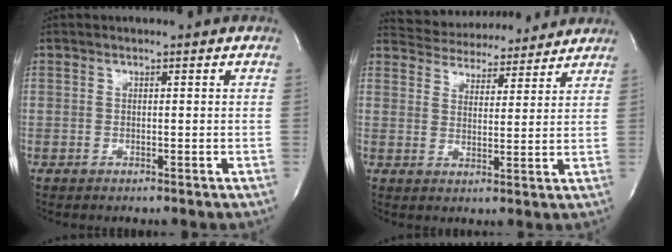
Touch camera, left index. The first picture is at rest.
{"total": 13.0, "force": [12.2, 3.2, 2.8], "torque": [-0.042, 0.012, 0.174]}